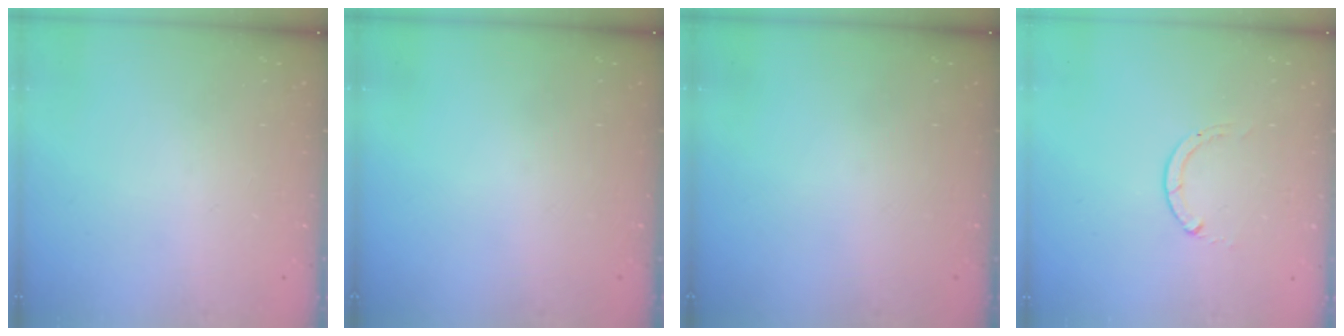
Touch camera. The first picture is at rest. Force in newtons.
{"total": 0.0}
{"total": 0.0}
{"total": 0.0}